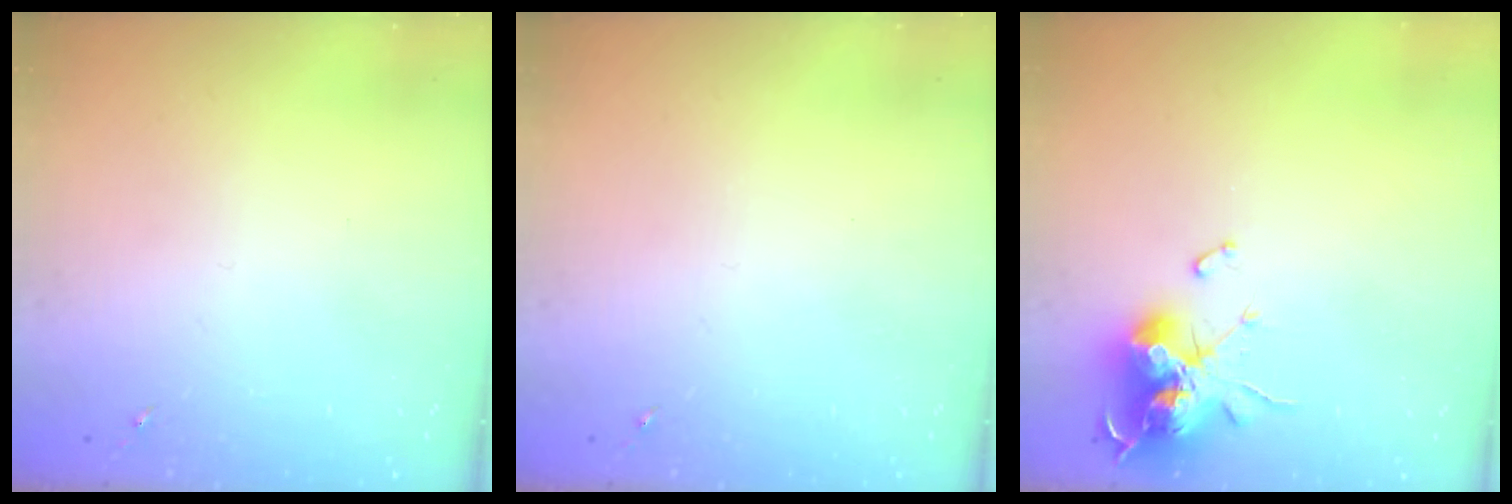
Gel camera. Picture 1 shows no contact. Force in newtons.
{"total": 0.0}
{"total": 15.7, "press": 15.7, "slide": 0.1}